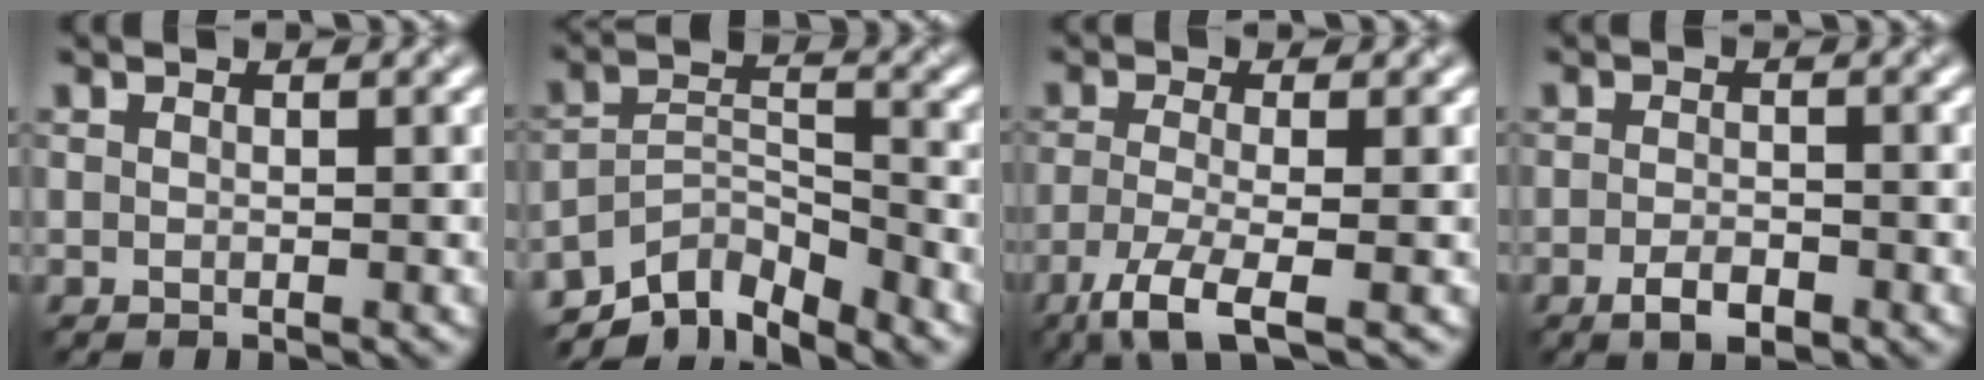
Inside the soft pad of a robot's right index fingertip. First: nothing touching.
{"total": 6.4, "force": [-5.2, 2.4, 2.9], "torque": [-0.043, -0.006, -0.099]}
{"total": 4.5, "force": [-2.4, 1.0, 3.7], "torque": [-0.073, -0.009, -0.058]}
{"total": 2.4, "force": [-1.2, 1.1, 1.8], "torque": [-0.033, -0.001, -0.024]}